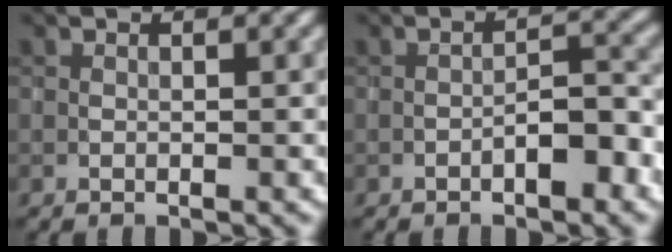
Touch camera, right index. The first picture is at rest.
{"total": 2.8, "force": [-1.5, 0.8, 2.2], "torque": [-0.033, 0.014, -0.027]}